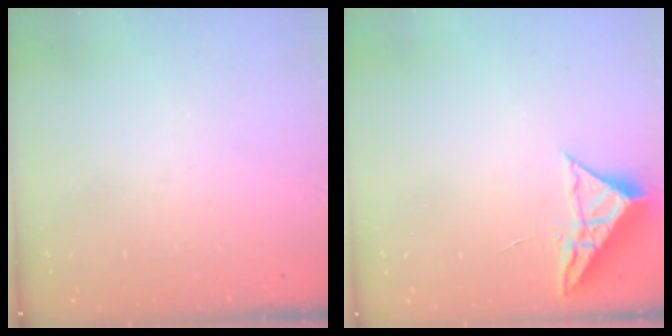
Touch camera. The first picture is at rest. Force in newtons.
{"total": 6.9, "press": 6.9, "slide": 0.3}